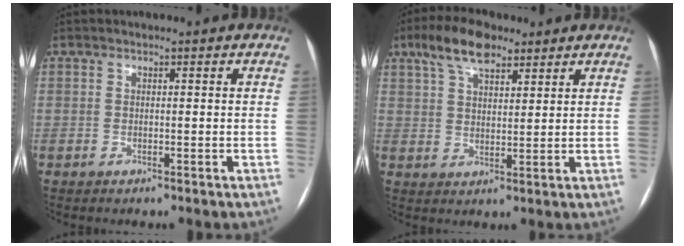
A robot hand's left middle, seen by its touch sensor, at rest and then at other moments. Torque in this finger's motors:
{"motor_torque": [0.75, -0.75, 0.09, 0.02]}